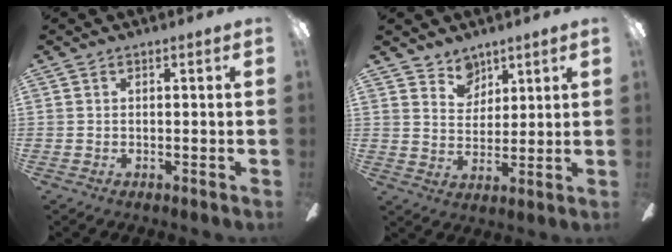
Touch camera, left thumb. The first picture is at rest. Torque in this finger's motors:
{"motor_torque": [0.22, 0.27, -0.36, 0.00, -0.04]}